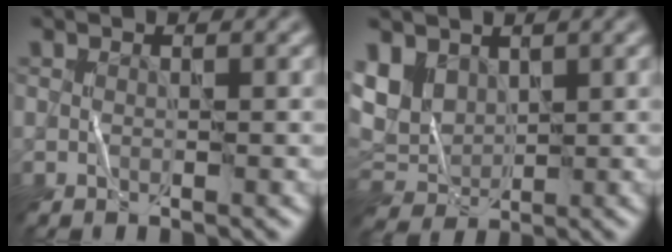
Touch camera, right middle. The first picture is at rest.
{"total": 4.7, "force": [1.9, 3.5, 2.4], "torque": [-0.056, -0.001, 0.039]}